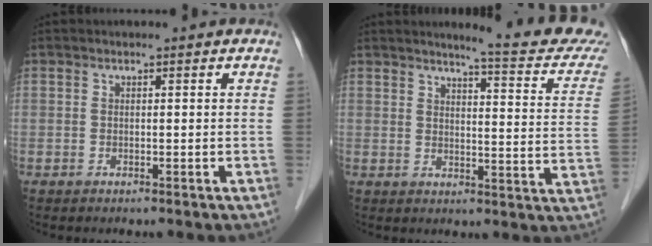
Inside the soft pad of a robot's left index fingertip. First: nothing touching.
{"total": 13.7, "force": [12.4, 0.2, 5.7], "torque": [-0.063, -0.050, 0.130]}